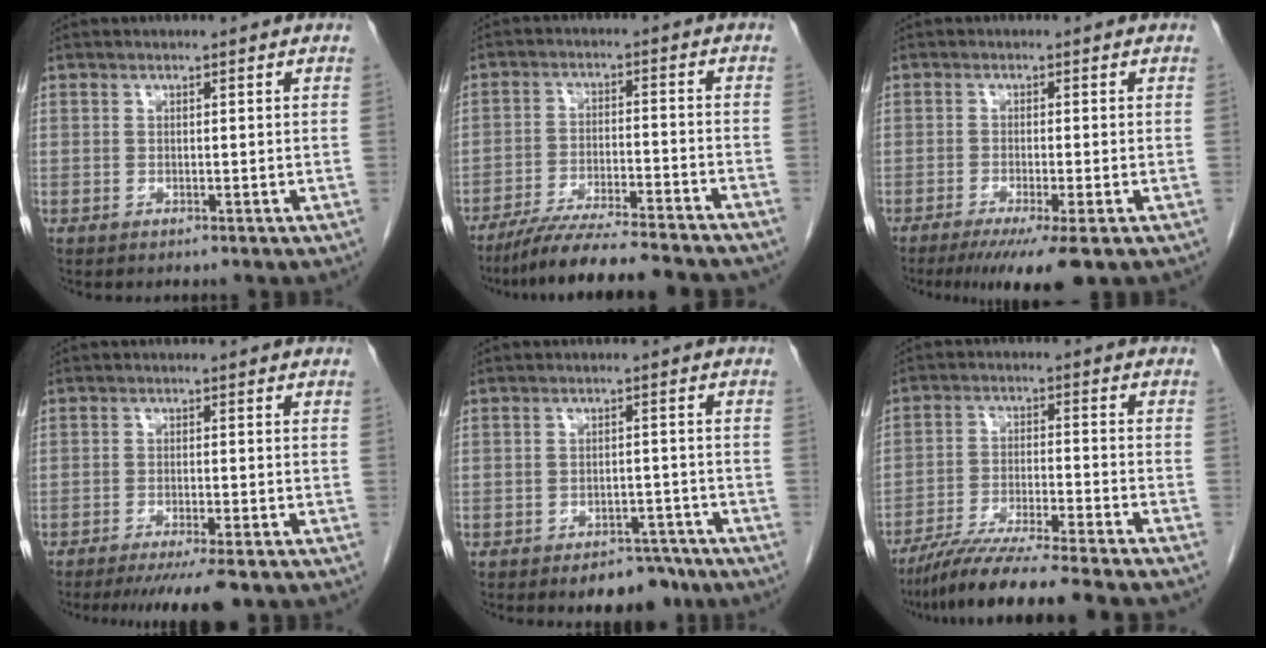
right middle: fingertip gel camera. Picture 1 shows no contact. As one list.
[{"total": 16.1, "force": [-14.3, 0.7, 7.5], "torque": [-0.117, -0.020, -0.219]}, {"total": 7.1, "force": [-4.6, -0.1, 5.4], "torque": [-0.080, -0.021, -0.073]}, {"total": 8.2, "force": [-6.6, 0.4, 4.9], "torque": [-0.063, -0.018, -0.098]}, {"total": 5.8, "force": [-4.5, 2.8, 2.5], "torque": [-0.023, 0.004, -0.059]}, {"total": 15.8, "force": [-13.8, -0.9, 7.7], "torque": [-0.117, -0.032, -0.223]}]